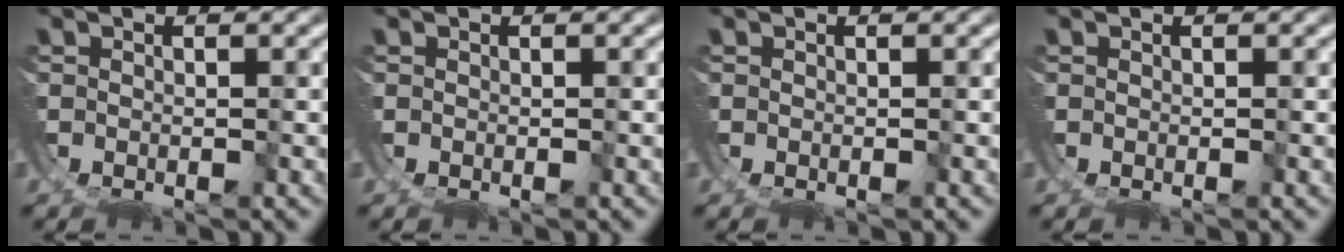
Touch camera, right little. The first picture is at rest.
{"total": 0.0}
{"total": 0.0}
{"total": 0.0}